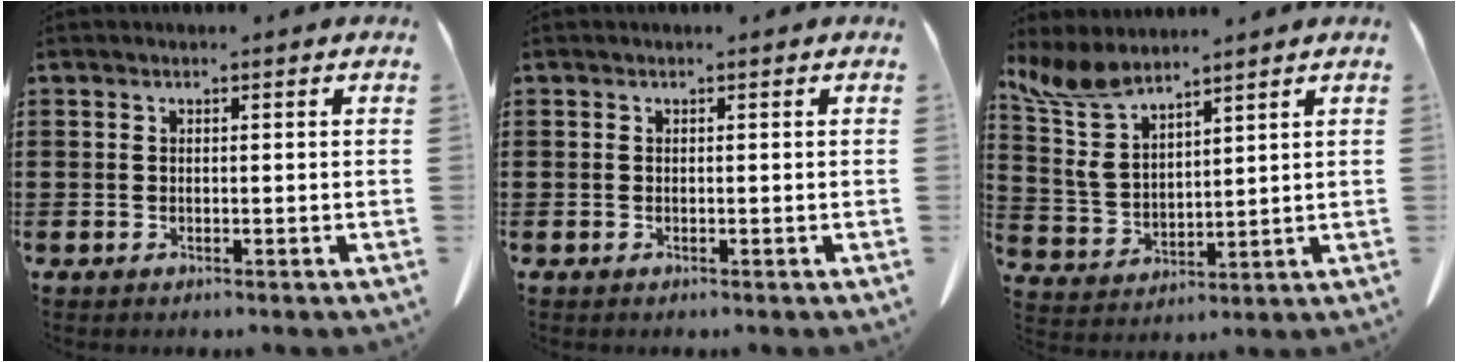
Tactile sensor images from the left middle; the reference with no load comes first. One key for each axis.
{"total": 0.0}
{"total": 8.4, "fx": 5.9, "fy": 3.6, "fz": 4.8, "tx": -0.128, "ty": -0.022, "tz": 0.107}